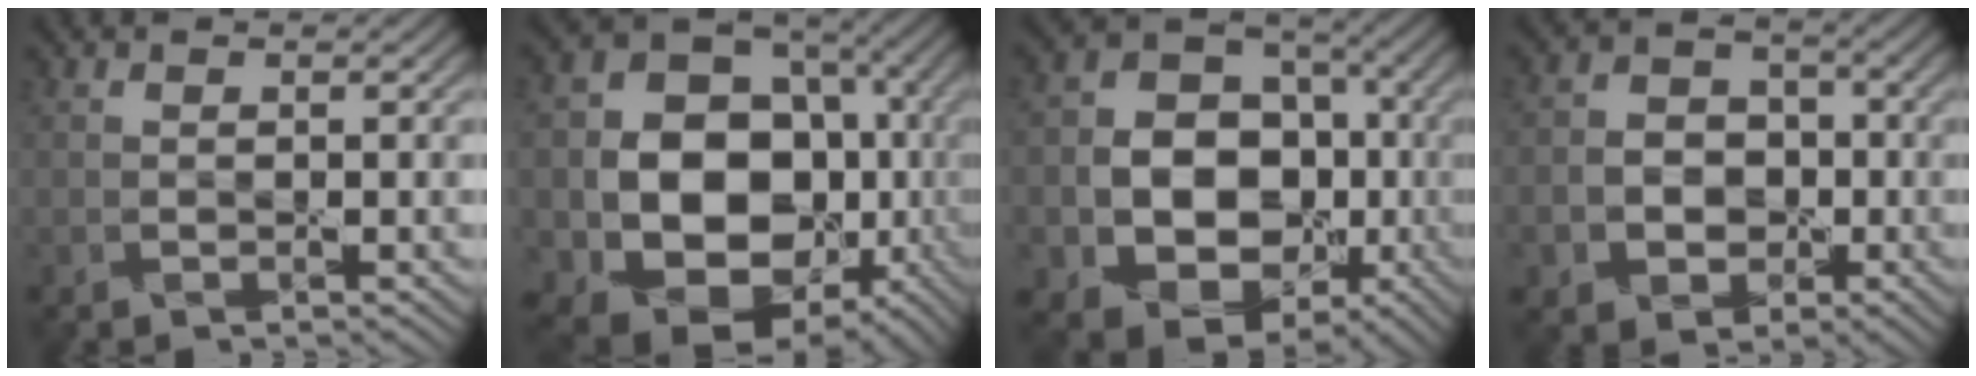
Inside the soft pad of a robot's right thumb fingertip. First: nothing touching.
{"total": 18.3, "force": [-3.2, 15.0, 9.9], "torque": [-0.194, -0.056, -0.032]}
{"total": 15.0, "force": [-3.3, 12.0, 8.4], "torque": [-0.157, -0.029, -0.065]}
{"total": 6.7, "force": [-2.0, 5.8, 2.6], "torque": [-0.063, -0.004, -0.052]}